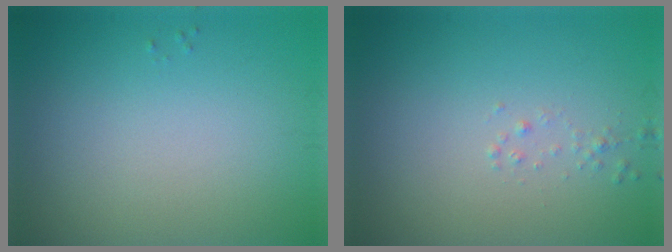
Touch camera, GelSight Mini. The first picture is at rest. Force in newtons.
{"total": 0.7, "press": 0.6, "slide": 0.1}